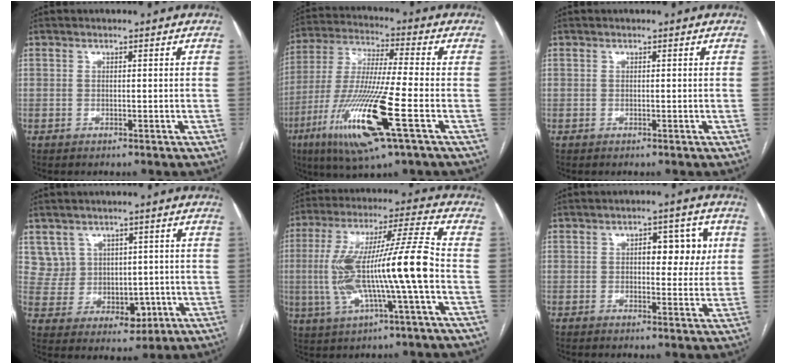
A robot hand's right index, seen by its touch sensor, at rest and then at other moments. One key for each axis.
{"total": 17.4, "fx": -6.8, "fy": 0.5, "fz": 16.0, "tx": -0.342, "ty": -0.031, "tz": -0.126}
{"total": 0.0}
{"total": 8.3, "fx": 2.2, "fy": 7.8, "fz": 1.9, "tx": -0.040, "ty": 0.034, "tz": 0.069}
{"total": 16.3, "fx": -2.4, "fy": 0.3, "fz": 16.1, "tx": -0.308, "ty": 0.017, "tz": -0.041}
{"total": 6.3, "fx": 1.5, "fy": 3.1, "fz": 5.3, "tx": -0.059, "ty": 0.016, "tz": 0.021}